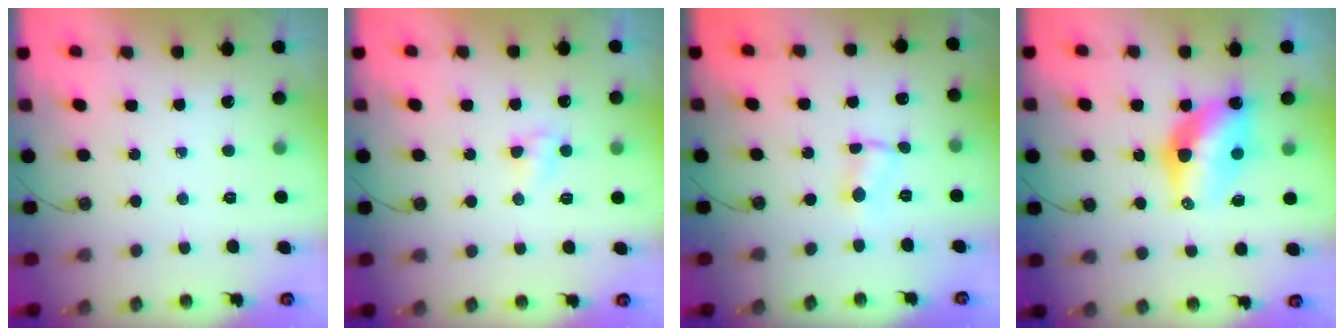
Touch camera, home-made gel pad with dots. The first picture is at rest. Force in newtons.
{"total": 4.8, "press": 4.8, "slide": 0.3}
{"total": 1.6, "press": 1.6, "slide": 0.3}
{"total": 11.3, "press": 11.3, "slide": 1.0}